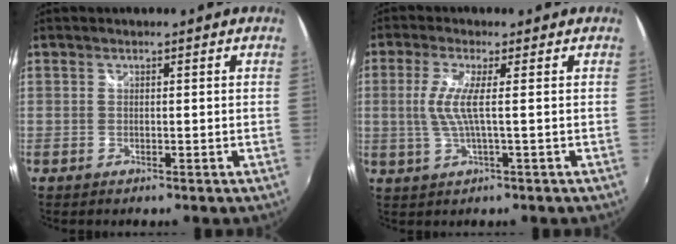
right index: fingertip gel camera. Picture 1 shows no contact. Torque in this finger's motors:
{"motor_torque": [0.22, -0.04, 0.39, 0.10]}